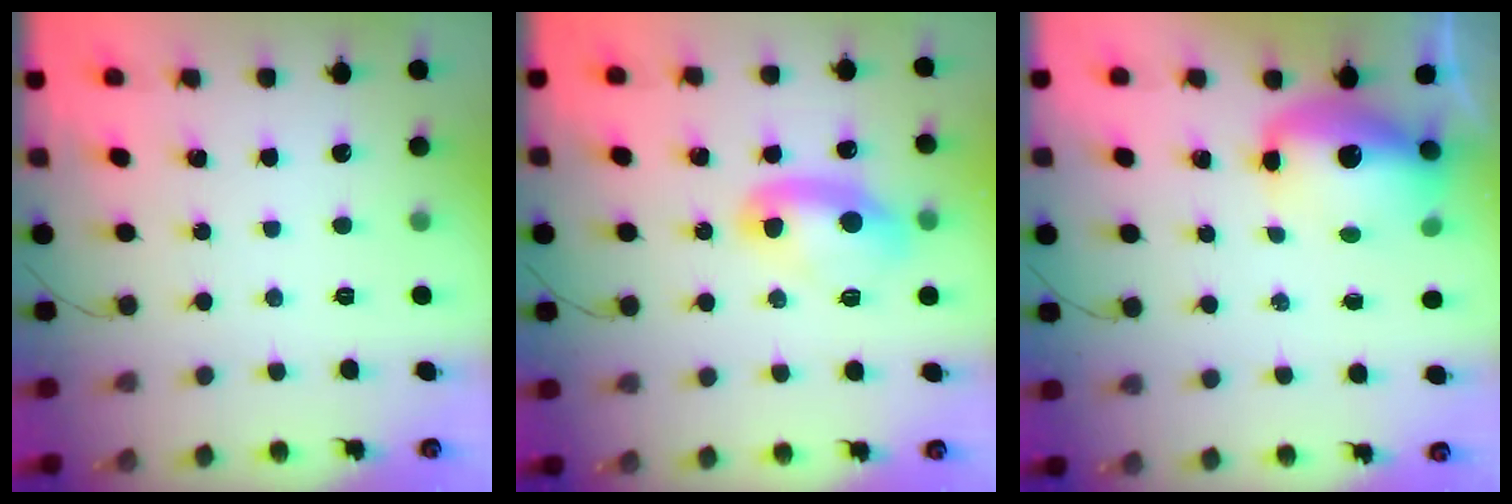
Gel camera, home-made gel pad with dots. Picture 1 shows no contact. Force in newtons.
{"total": 9.8, "press": 9.7, "slide": 1.3}
{"total": 12.3, "press": 11.9, "slide": 2.7}